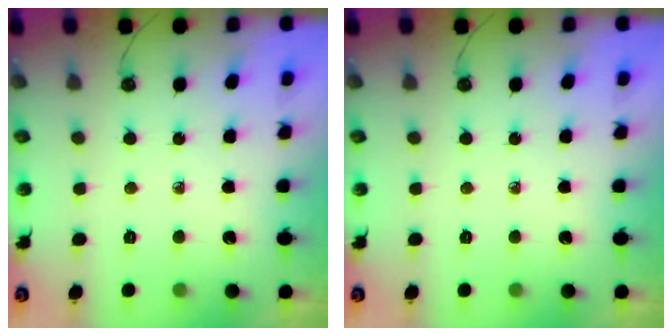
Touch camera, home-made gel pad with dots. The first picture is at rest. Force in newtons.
{"total": 0.0}